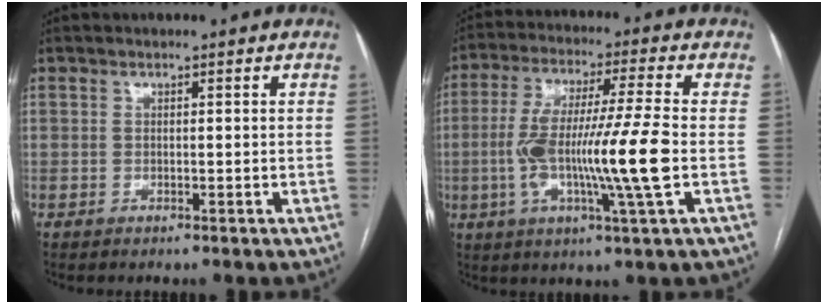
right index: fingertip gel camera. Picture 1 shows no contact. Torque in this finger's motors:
{"motor_torque": [1.16, -0.12, 0.61, 0.21]}